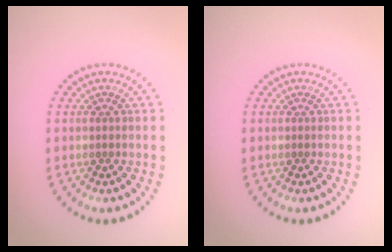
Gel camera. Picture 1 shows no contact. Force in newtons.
{"total": 0.0}